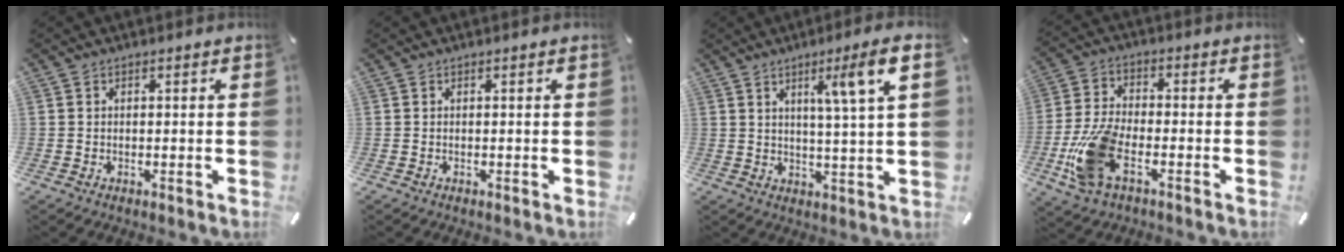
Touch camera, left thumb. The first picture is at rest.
{"total": 0.0}
{"total": 8.6, "force": [4.0, -0.3, 7.6], "torque": [-0.125, -0.012, 0.056]}
{"total": 12.6, "force": [-4.8, 6.4, 9.7], "torque": [-0.211, 0.003, -0.087]}